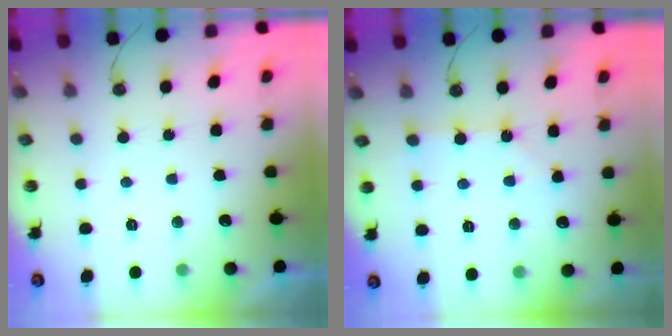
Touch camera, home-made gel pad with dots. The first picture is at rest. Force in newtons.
{"total": 1.8, "press": 1.8, "slide": 0.3}